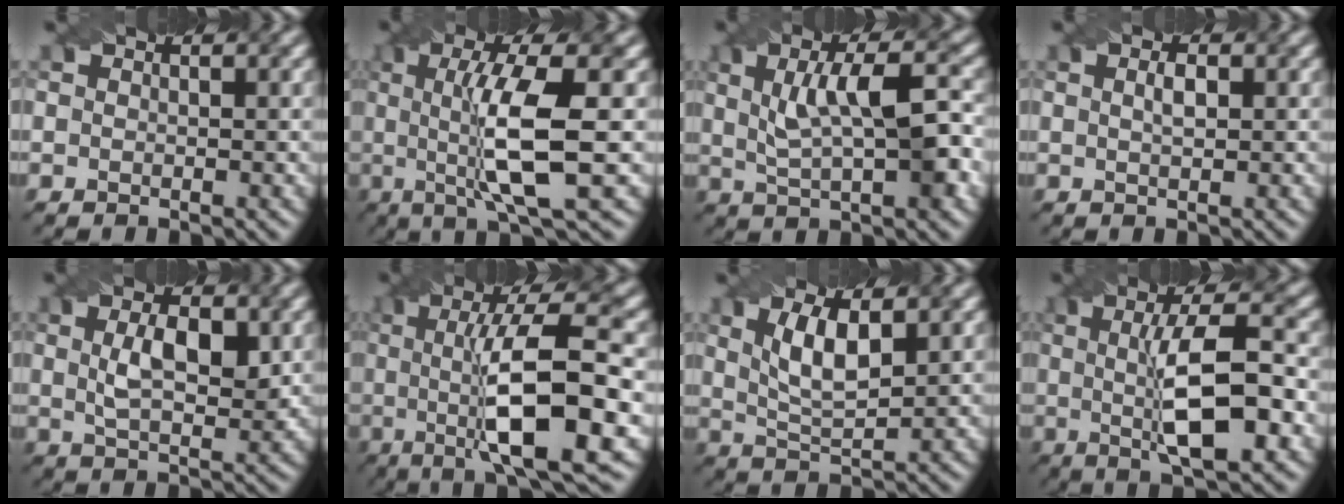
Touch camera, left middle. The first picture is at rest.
{"total": 9.1, "force": [0.2, 2.0, 8.9], "torque": [-0.147, -0.003, 0.007]}
{"total": 7.5, "force": [1.4, 2.4, 7.0], "torque": [-0.118, 0.009, 0.024]}
{"total": 1.4, "force": [0.4, 0.5, 1.3], "torque": [-0.023, 0.002, 0.008]}
{"total": 4.8, "force": [1.0, 2.2, 4.1], "torque": [-0.082, 0.000, 0.020]}
{"total": 11.4, "force": [-0.5, 2.5, 11.1], "torque": [-0.171, 0.005, -0.007]}
{"total": 4.8, "force": [1.6, 1.7, 4.2], "torque": [-0.092, -0.002, 0.033]}
{"total": 9.1, "force": [-0.2, 2.3, 8.8], "torque": [-0.135, 0.007, -0.004]}